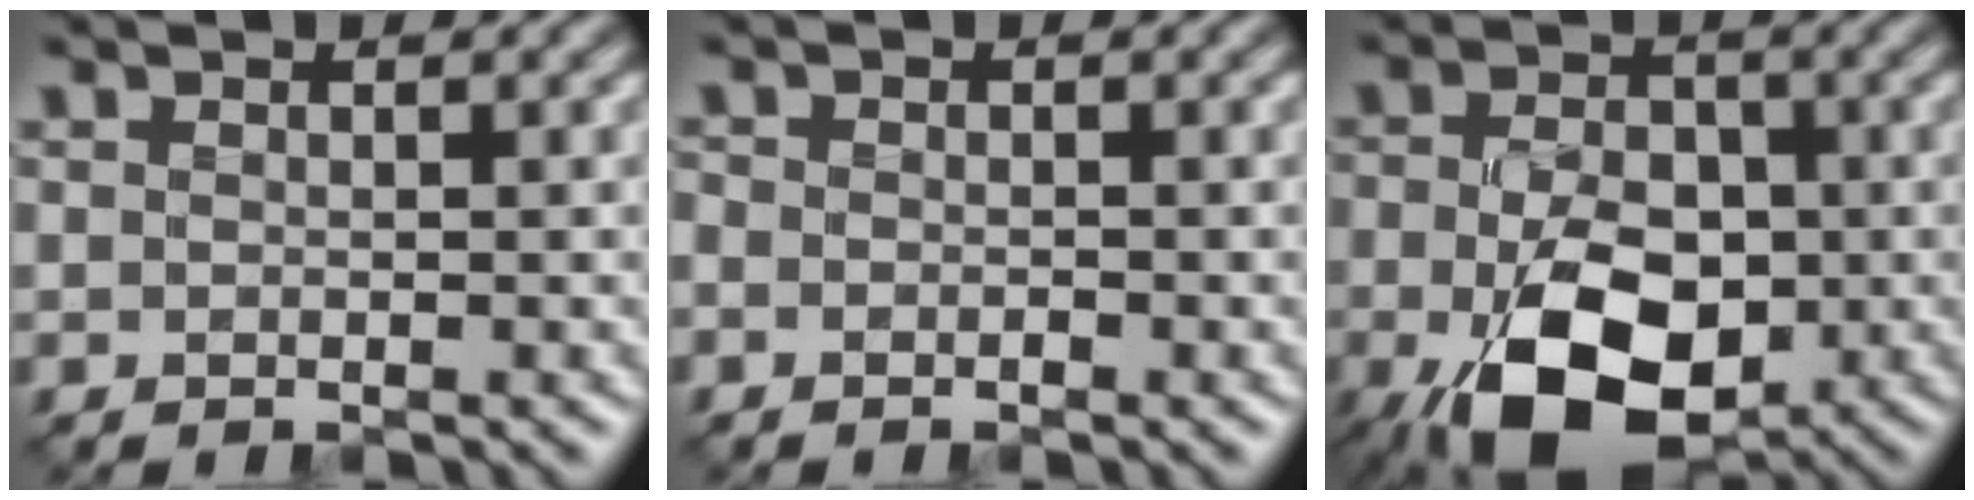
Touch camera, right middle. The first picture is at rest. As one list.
[{"total": 0.9, "force": [-0.7, 0.5, 0.2], "torque": [-0.011, -0.005, -0.014]}, {"total": 10.7, "force": [-4.2, 6.5, 7.4], "torque": [-0.146, -0.033, -0.066]}]